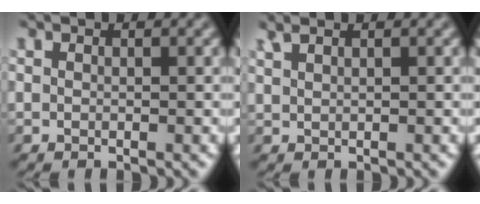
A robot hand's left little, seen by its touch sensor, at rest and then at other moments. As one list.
[{"total": 1.1, "force": [0.9, 0.2, 0.6], "torque": [-0.014, 0.006, 0.021]}]